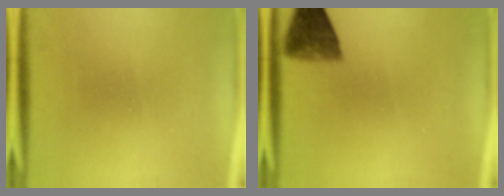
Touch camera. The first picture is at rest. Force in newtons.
{"total": 3.5}